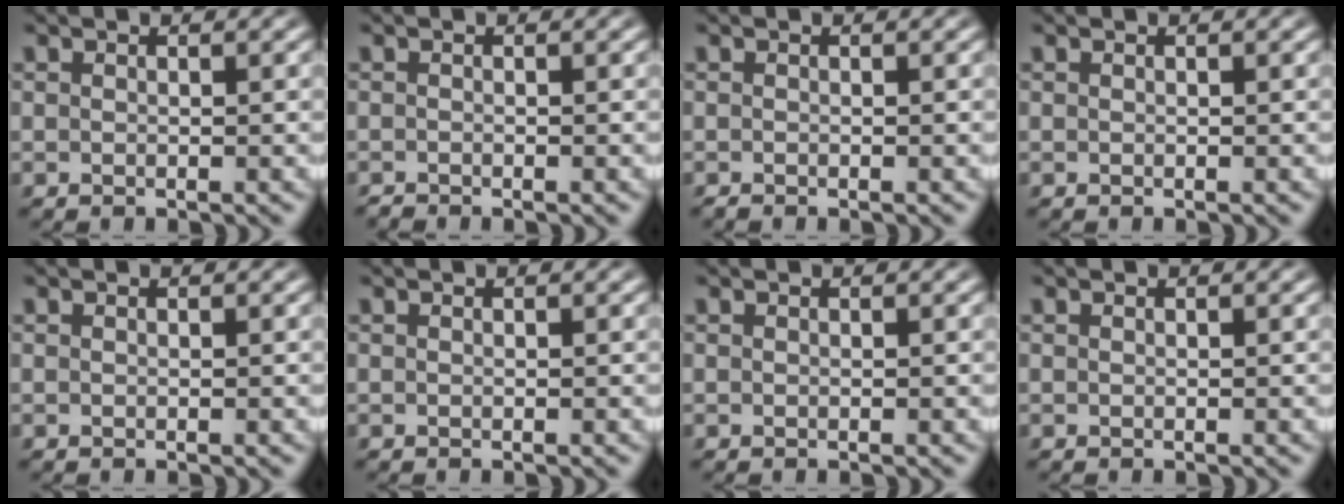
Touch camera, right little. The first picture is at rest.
{"total": 0.8, "force": [-0.7, -0.4, -0.1], "torque": [0.004, -0.010, -0.009]}
{"total": 0.5, "force": [-0.4, -0.3, -0.1], "torque": [0.003, -0.007, -0.006]}
{"total": 0.0}
{"total": 0.0}
{"total": 0.0}
{"total": 0.0}
{"total": 0.0}